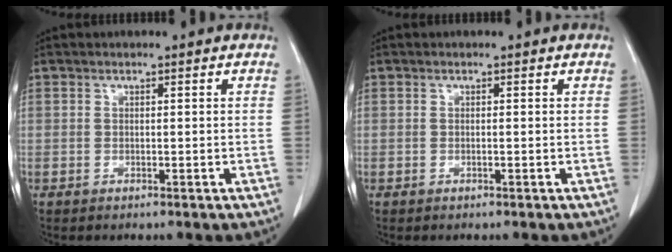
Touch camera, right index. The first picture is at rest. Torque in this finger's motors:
{"motor_torque": [-0.06, 0.03, -0.01, -0.01]}